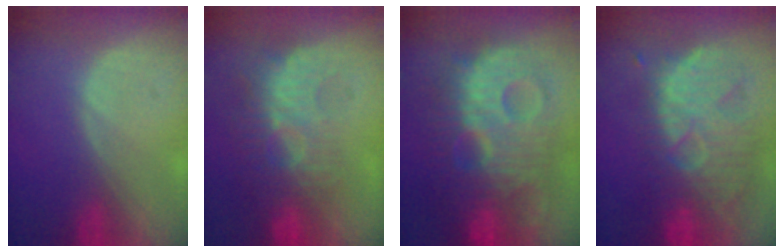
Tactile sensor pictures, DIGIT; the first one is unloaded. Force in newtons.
{"total": 9.3, "press": 8.6, "slide": 3.7}
{"total": 13.7, "press": 13.7, "slide": 1.1}
{"total": 12.5, "press": 11.0, "slide": 6.0}